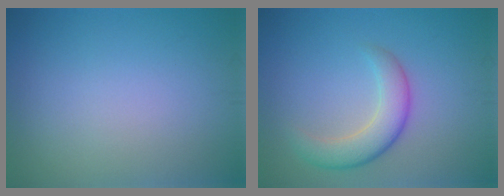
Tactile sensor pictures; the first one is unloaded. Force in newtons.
{"total": 4.2, "press": 4.2, "slide": 0.3}